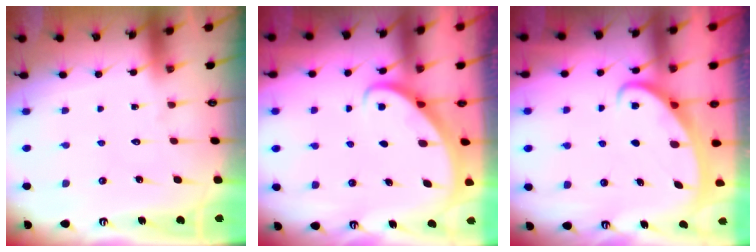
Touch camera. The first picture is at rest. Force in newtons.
{"total": 2.7, "press": 2.7, "slide": 0.2}
{"total": 2.5, "press": 2.4, "slide": 0.3}